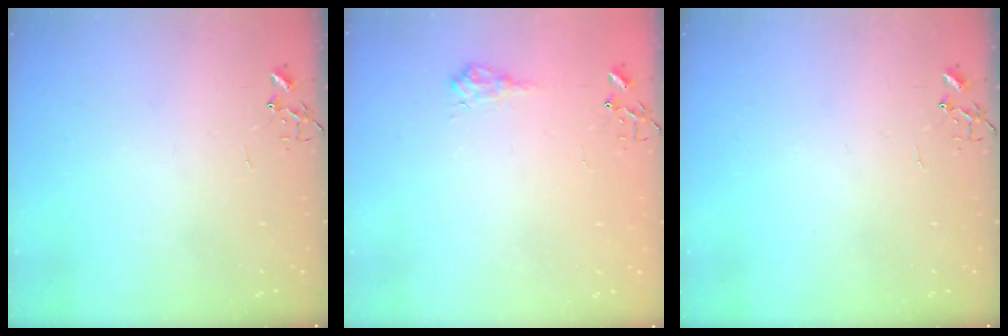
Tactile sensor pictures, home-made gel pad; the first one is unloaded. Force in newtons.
{"total": 8.5, "press": 8.5, "slide": 0.8}
{"total": 0.0}